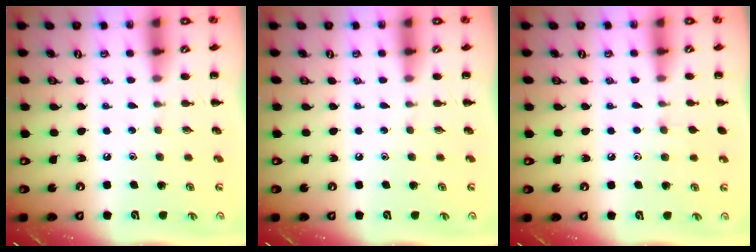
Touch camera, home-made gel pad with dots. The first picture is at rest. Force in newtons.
{"total": 0.0}
{"total": 4.4, "press": 4.0, "slide": 1.7}